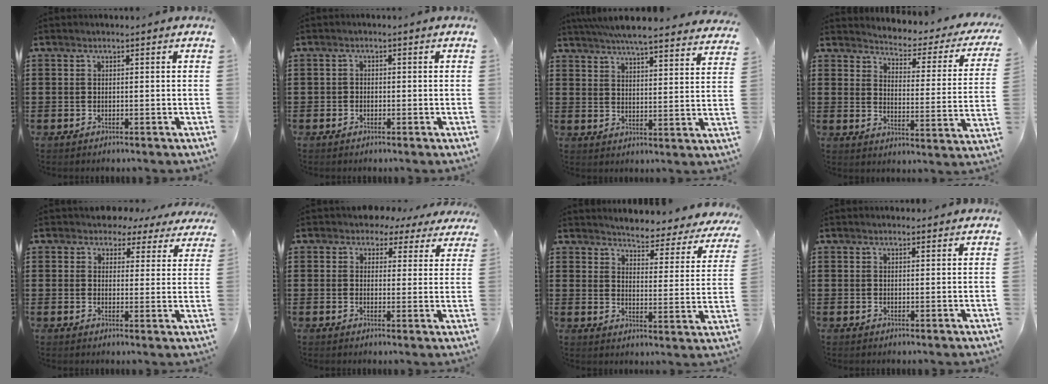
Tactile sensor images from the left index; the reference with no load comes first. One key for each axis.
{"total": 1.0, "fx": -0.6, "fy": 0.8, "fz": 0.3, "tx": -0.008, "ty": 0.001, "tz": -0.013}
{"total": 6.0, "fx": 5.6, "fy": 0.0, "fz": 2.1, "tx": -0.063, "ty": -0.029, "tz": 0.098}
{"total": 2.5, "fx": 2.4, "fy": 0.4, "fz": 0.4, "tx": -0.021, "ty": -0.030, "tz": 0.030}
{"total": 3.9, "fx": 3.4, "fy": 1.9, "fz": 0.6, "tx": -0.021, "ty": -0.009, "tz": 0.059}
{"total": 3.4, "fx": 2.7, "fy": 2.0, "fz": 0.6, "tx": -0.020, "ty": -0.005, "tz": 0.046}
{"total": 4.0, "fx": 4.0, "fy": -0.1, "fz": 0.6, "tx": -0.030, "ty": -0.043, "tz": 0.060}
{"total": 1.2, "fx": 1.1, "fy": 0.2, "fz": 0.4, "tx": -0.010, "ty": 0.002, "tz": 0.022}